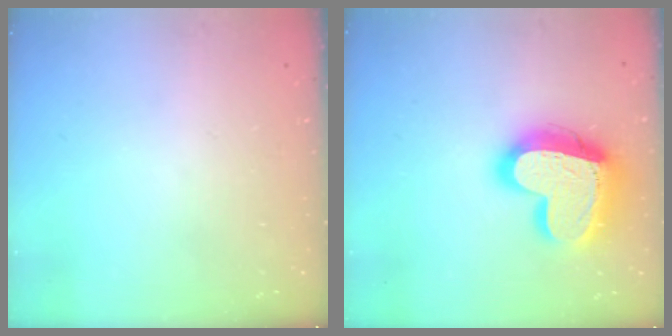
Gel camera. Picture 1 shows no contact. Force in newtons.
{"total": 22.7, "press": 22.6, "slide": 1.9}